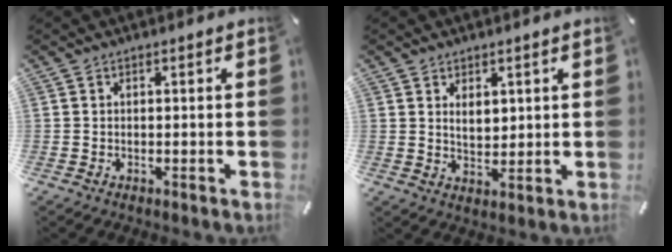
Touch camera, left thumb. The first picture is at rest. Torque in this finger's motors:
{"motor_torque": [0.90, 1.01, 0.24, -0.64, 0.00]}